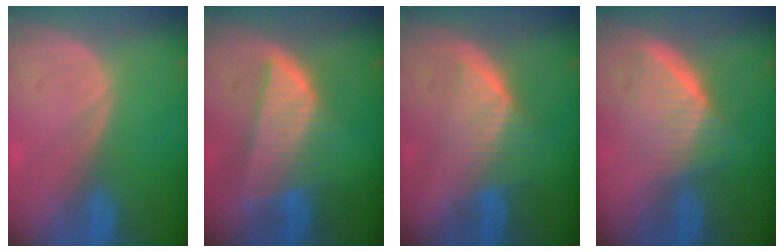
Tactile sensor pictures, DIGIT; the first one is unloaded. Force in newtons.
{"total": 8.2, "press": 7.3, "slide": 3.8}
{"total": 6.5, "press": 5.8, "slide": 2.9}
{"total": 6.8, "press": 6.1, "slide": 3.1}